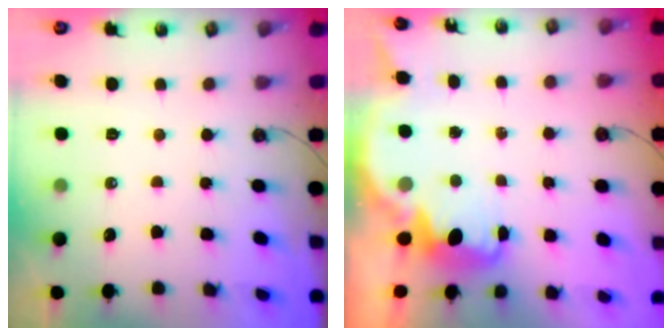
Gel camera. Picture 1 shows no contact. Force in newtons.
{"total": 3.7, "press": 3.6, "slide": 0.5}